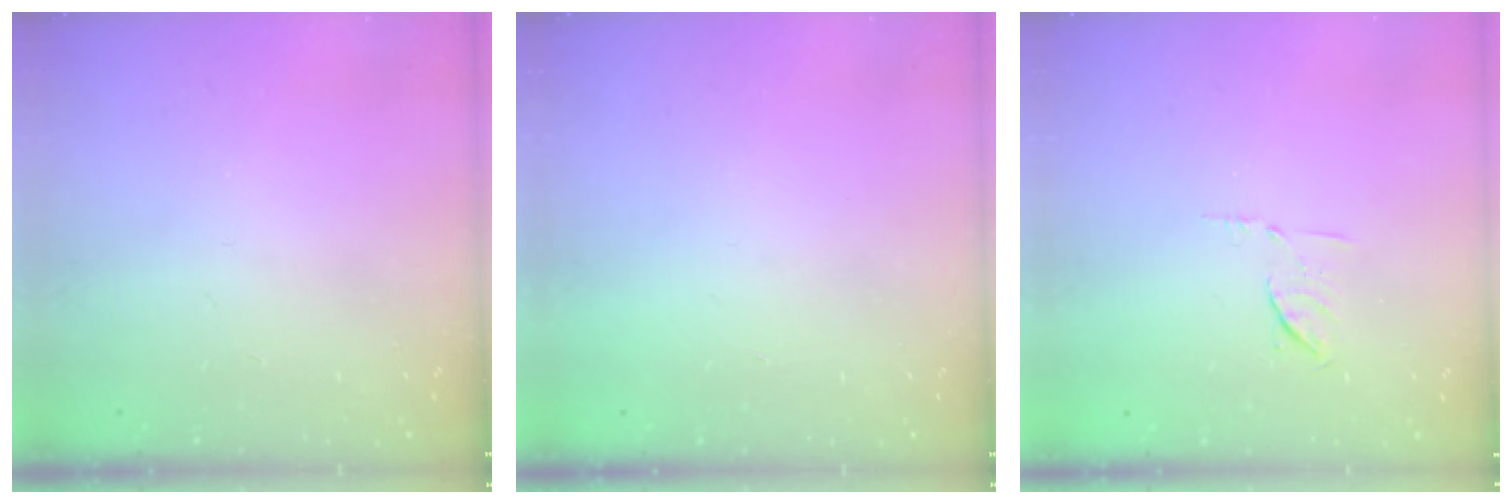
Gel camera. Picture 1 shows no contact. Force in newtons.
{"total": 1.5, "press": 1.5, "slide": 0.1}
{"total": 5.5, "press": 5.4, "slide": 1.2}